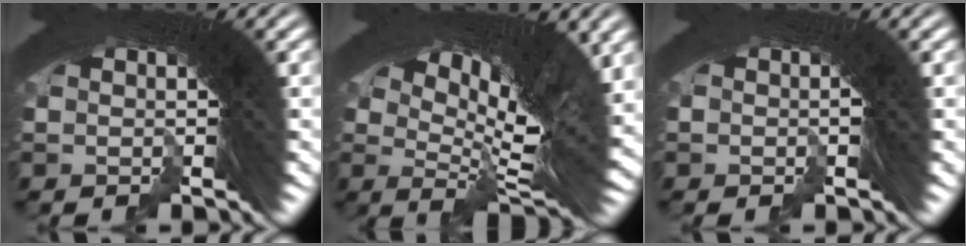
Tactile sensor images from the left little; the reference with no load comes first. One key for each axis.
{"total": 11.7, "fx": 1.5, "fy": 5.4, "fz": 10.3, "tx": -0.145, "ty": -0.006, "tz": 0.027}
{"total": 0.6, "fx": -0.4, "fy": 0.1, "fz": -0.5, "tx": 0.006, "ty": 0.001, "tz": -0.007}